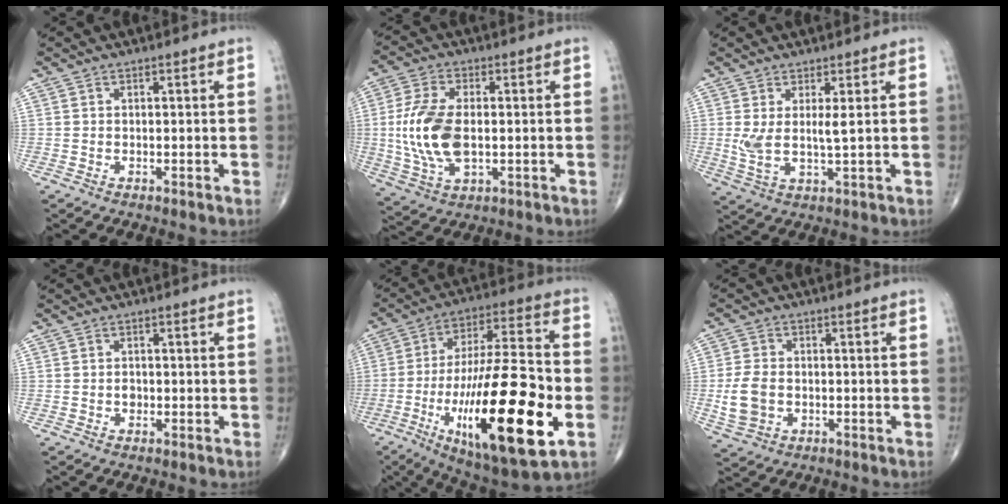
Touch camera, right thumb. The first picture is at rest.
{"total": 12.9, "force": [-0.3, 6.9, 10.9], "torque": [-0.230, -0.001, -0.002]}
{"total": 5.1, "force": [1.2, 1.1, 4.9], "torque": [-0.112, -0.017, 0.028]}
{"total": 1.2, "force": [-0.3, 1.0, 0.7], "torque": [-0.006, 0.004, -0.006]}
{"total": 30.2, "force": [-8.7, 8.8, 27.5], "torque": [-0.474, 0.006, -0.131]}
{"total": 6.8, "force": [-1.1, 5.0, 4.5], "torque": [-0.088, 0.007, -0.018]}